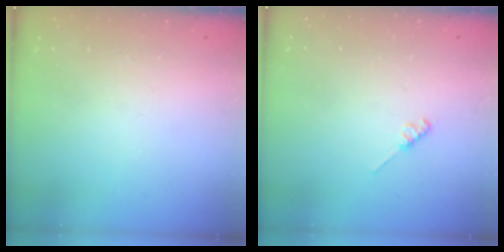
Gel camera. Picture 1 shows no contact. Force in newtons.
{"total": 2.6, "press": 2.5, "slide": 0.4}